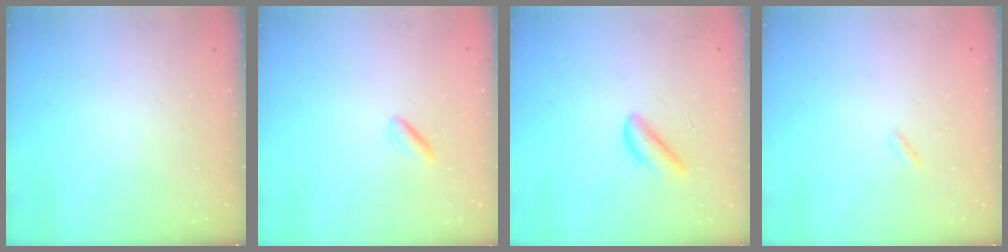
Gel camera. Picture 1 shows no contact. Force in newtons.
{"total": 0.8, "press": 0.4, "slide": 0.7}
{"total": 3.4, "press": 3.4, "slide": 0.3}
{"total": 0.8, "press": 0.7, "slide": 0.5}